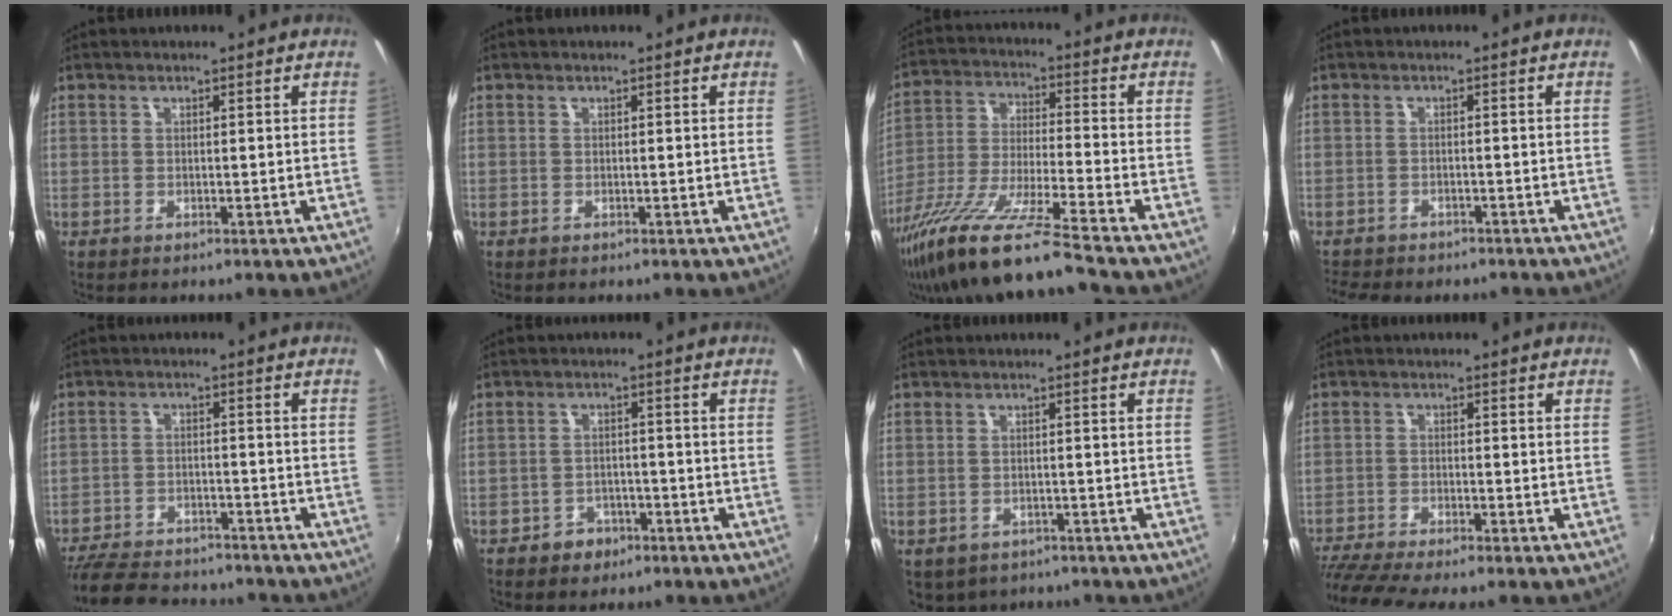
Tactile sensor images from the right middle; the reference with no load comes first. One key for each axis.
{"total": 0.0}
{"total": 17.0, "fx": -13.3, "fy": -0.5, "fz": 10.6, "tx": -0.208, "ty": -0.037, "tz": -0.247}
{"total": 6.7, "fx": -5.9, "fy": 2.3, "fz": 2.3, "tx": -0.063, "ty": -0.018, "tz": -0.090}
{"total": 16.3, "fx": -14.1, "fy": 5.3, "fz": 6.3, "tx": -0.149, "ty": -0.007, "tz": -0.208}
{"total": 4.2, "fx": -2.7, "fy": 3.2, "fz": 0.8, "tx": -0.028, "ty": 0.012, "tz": -0.034}
{"total": 5.7, "fx": -3.5, "fy": 3.7, "fz": 2.4, "tx": -0.057, "ty": -0.021, "tz": -0.040}
{"total": 8.7, "fx": -7.7, "fy": 0.0, "fz": 4.0, "tx": -0.106, "ty": -0.033, "tz": -0.134}